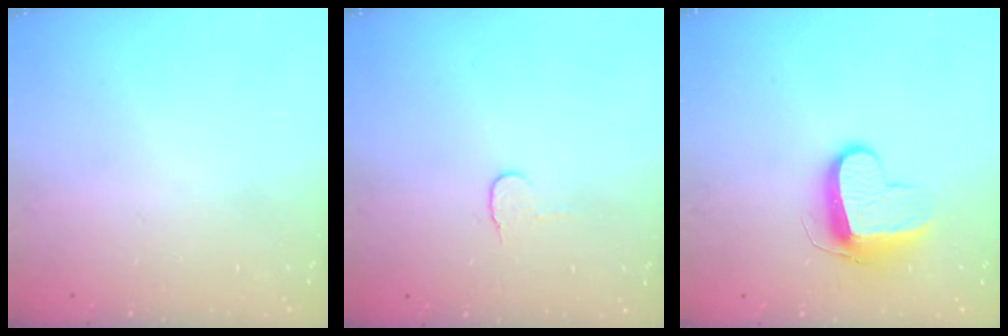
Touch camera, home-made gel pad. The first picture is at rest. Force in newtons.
{"total": 4.9, "press": 4.9, "slide": 0.5}
{"total": 9.8, "press": 9.8, "slide": 0.1}